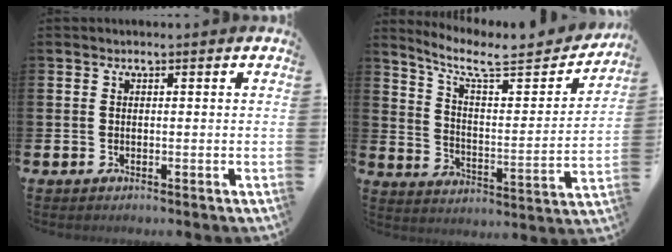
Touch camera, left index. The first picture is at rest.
{"total": 7.4, "force": [6.2, 1.7, 3.7], "torque": [-0.095, -0.048, 0.097]}